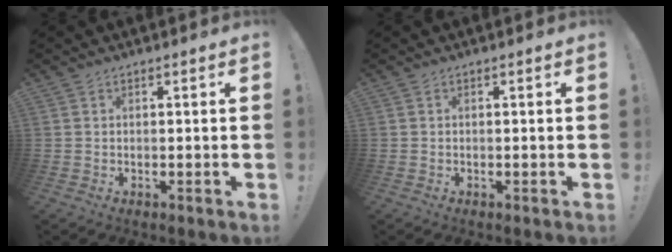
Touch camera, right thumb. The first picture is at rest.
{"total": 0.0}